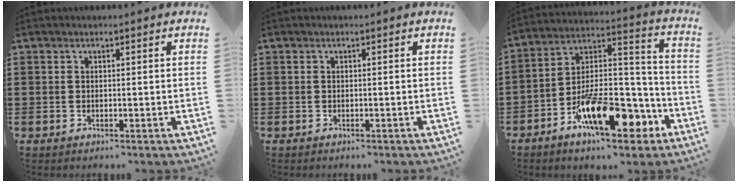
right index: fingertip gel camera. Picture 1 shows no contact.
{"total": 0.0}
{"total": 14.8, "force": [-8.3, 6.1, 10.6], "torque": [-0.174, 0.033, -0.144]}